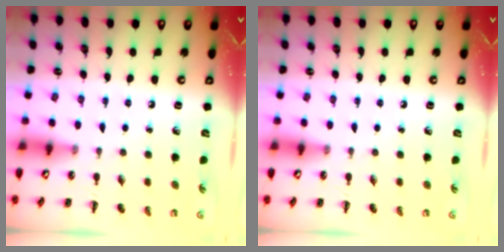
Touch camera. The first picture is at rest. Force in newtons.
{"total": 0.0}